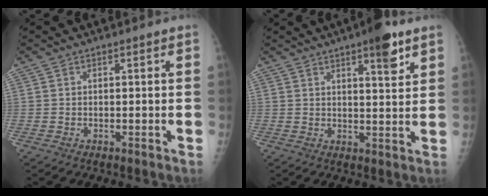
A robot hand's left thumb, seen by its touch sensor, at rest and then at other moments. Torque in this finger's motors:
{"motor_torque": [1.09, 0.03, 1.00, -0.25, 0.01]}